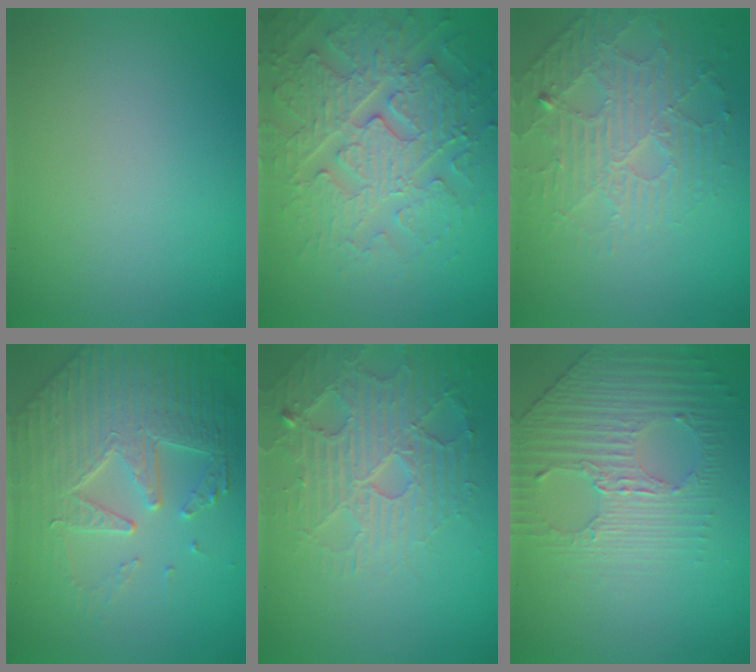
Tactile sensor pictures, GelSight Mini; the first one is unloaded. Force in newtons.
{"total": 6.8, "press": 5.8, "slide": 3.6}
{"total": 4.3, "press": 3.7, "slide": 2.2}
{"total": 6.5, "press": 5.4, "slide": 3.6}
{"total": 4.5, "press": 4.5, "slide": 0.6}
{"total": 4.0, "press": 3.5, "slide": 1.9}